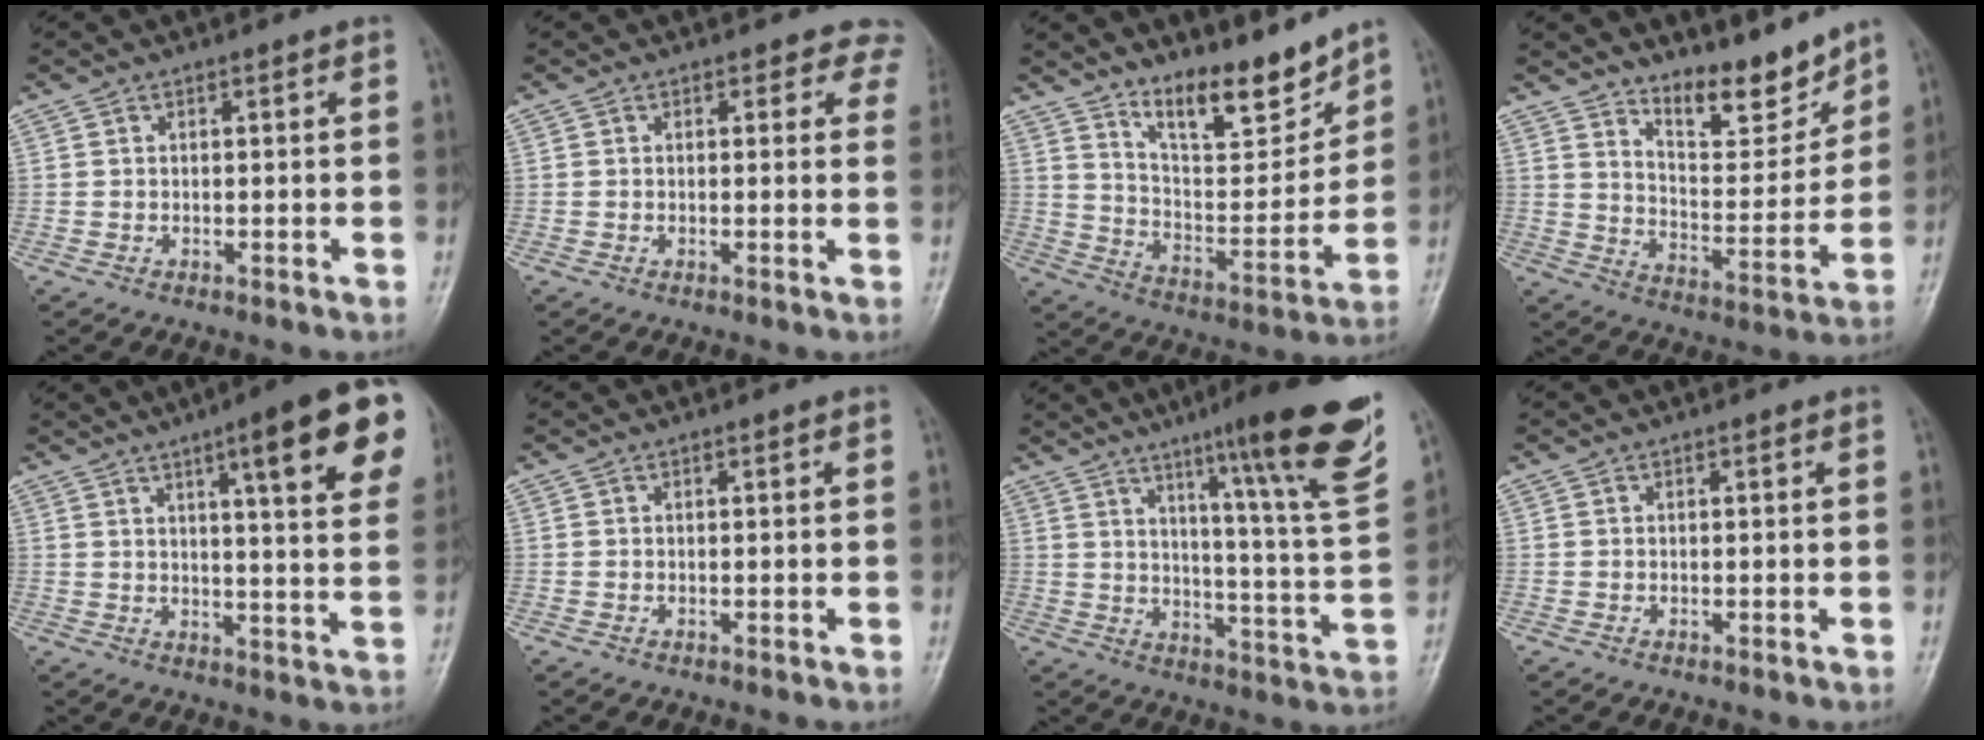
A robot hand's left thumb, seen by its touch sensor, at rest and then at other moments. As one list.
[{"total": 4.4, "force": [3.5, 2.5, 0.9], "torque": [0.032, -0.011, 0.014]}, {"total": 13.1, "force": [10.8, 3.7, 6.5], "torque": [-0.074, -0.085, 0.192]}, {"total": 10.8, "force": [9.2, 3.2, 4.7], "torque": [-0.046, -0.082, 0.162]}, {"total": 17.5, "force": [8.2, 2.9, 15.2], "torque": [-0.173, -0.024, 0.104]}, {"total": 0.0}, {"total": 21.1, "force": [13.3, 0.8, 16.3], "torque": [-0.206, -0.068, 0.184]}, {"total": 0.0}]